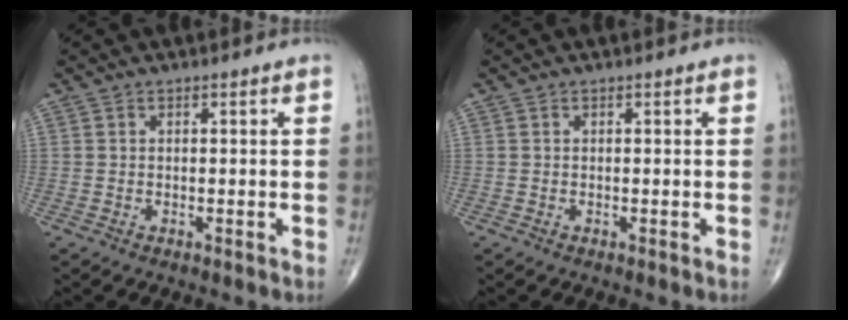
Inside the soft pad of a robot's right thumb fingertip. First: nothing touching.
{"total": 0.0}